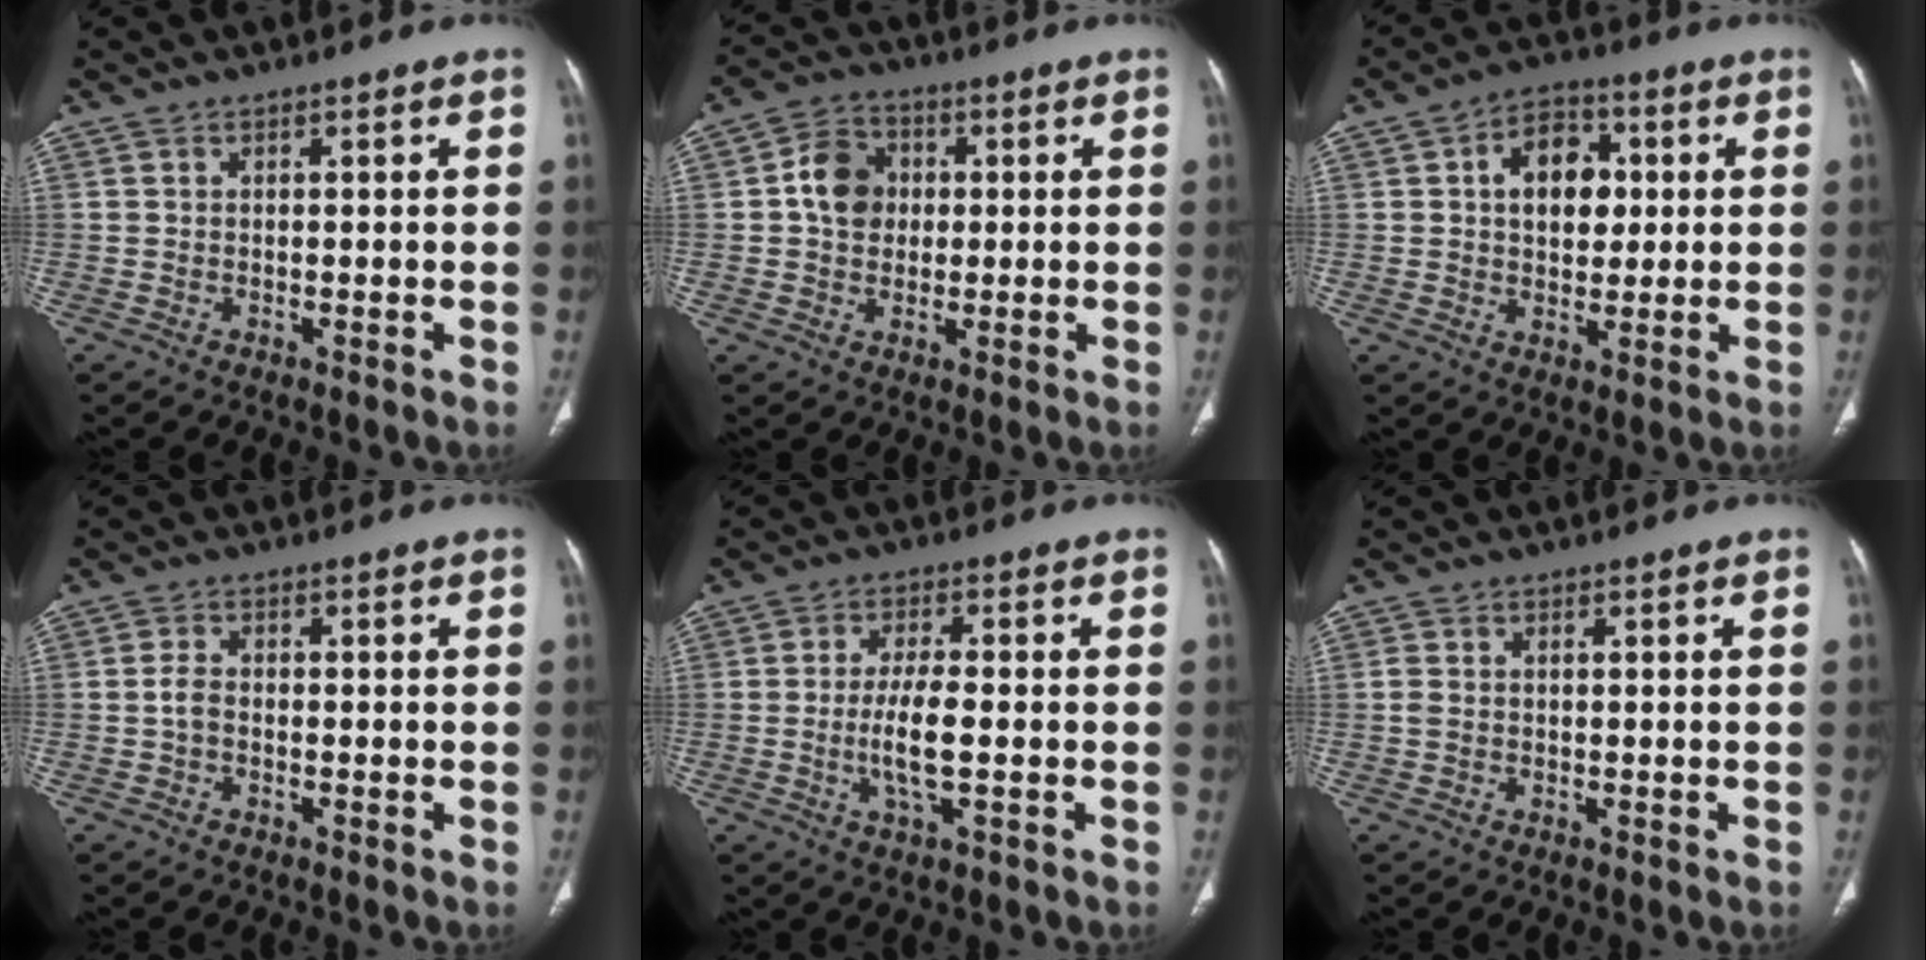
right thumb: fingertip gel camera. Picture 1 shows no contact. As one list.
[{"total": 7.8, "force": [0.8, 6.5, 4.3], "torque": [-0.055, 0.011, 0.007]}, {"total": 10.4, "force": [2.0, 7.3, 7.2], "torque": [-0.074, 0.008, 0.026]}, {"total": 2.0, "force": [-0.5, 1.3, 1.5], "torque": [-0.025, 0.007, -0.013]}, {"total": 6.6, "force": [-1.1, 1.9, 6.2], "torque": [-0.130, -0.003, -0.023]}, {"total": 1.3, "force": [-0.1, 0.9, 1.0], "torque": [-0.035, 0.007, -0.001]}]